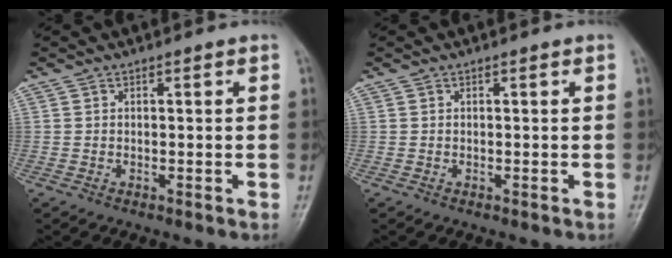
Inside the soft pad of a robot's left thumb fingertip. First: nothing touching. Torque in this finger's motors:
{"motor_torque": [0.00, 0.00, -0.02, -0.02, 0.00]}